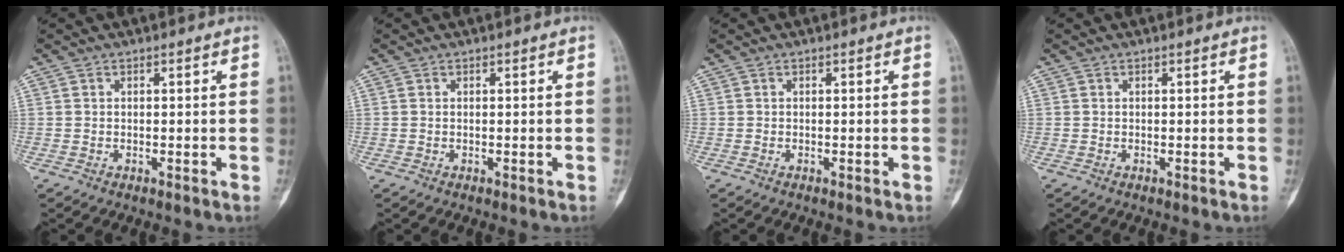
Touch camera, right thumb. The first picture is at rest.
{"total": 0.0}
{"total": 0.0}
{"total": 0.0}